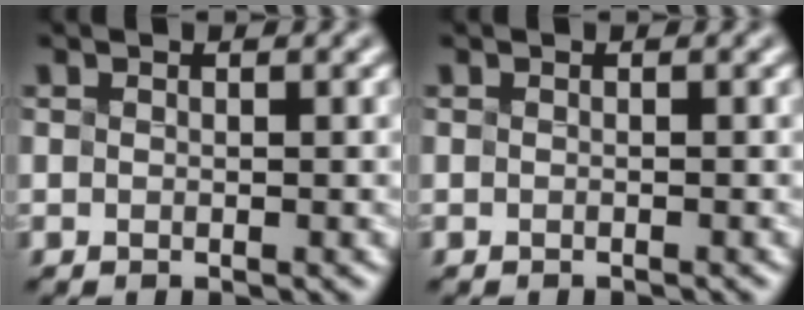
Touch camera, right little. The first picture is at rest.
{"total": 0.7, "force": [-0.7, 0.0, 0.2], "torque": [0.005, -0.009, -0.014]}